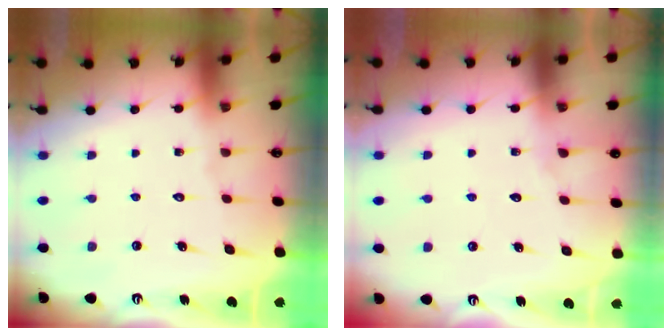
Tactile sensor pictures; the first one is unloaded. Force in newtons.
{"total": 5.0, "press": 5.0, "slide": 0.6}